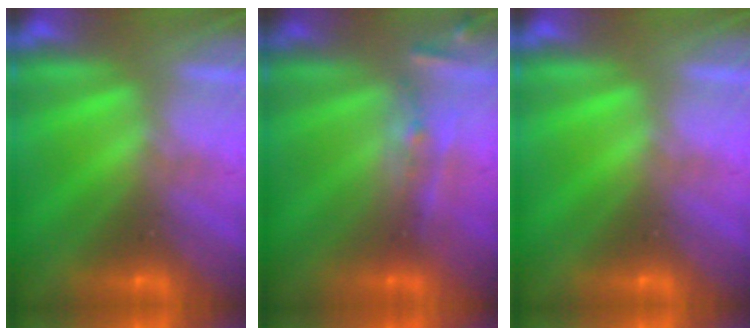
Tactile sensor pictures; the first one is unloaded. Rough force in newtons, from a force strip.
{"total": 2.5}
{"total": 0.0}